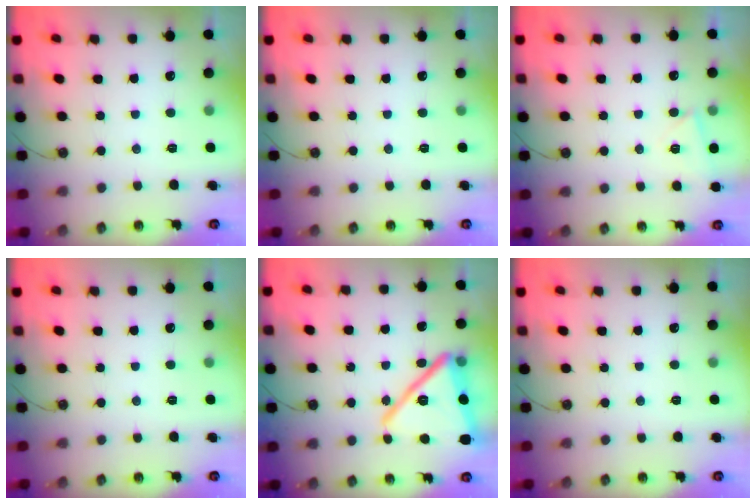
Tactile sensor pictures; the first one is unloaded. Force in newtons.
{"total": 0.0}
{"total": 5.2, "press": 4.8, "slide": 1.8}
{"total": 0.0}
{"total": 21.8, "press": 20.7, "slide": 6.8}
{"total": 0.0}